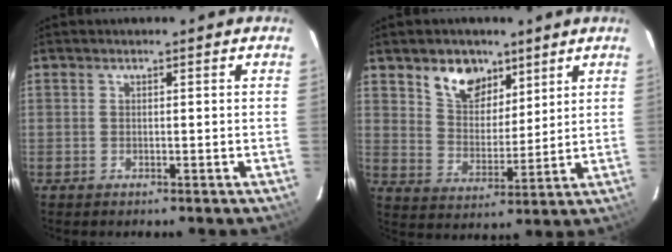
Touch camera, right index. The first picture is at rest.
{"total": 9.4, "force": [6.0, 6.0, 4.1], "torque": [-0.070, 0.012, 0.114]}